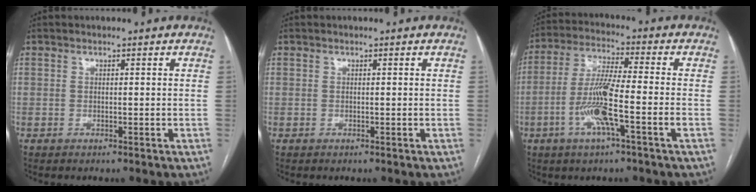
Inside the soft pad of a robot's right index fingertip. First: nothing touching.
{"total": 0.0}
{"total": 10.3, "force": [-3.2, 0.1, 9.8], "torque": [-0.195, -0.001, -0.067]}